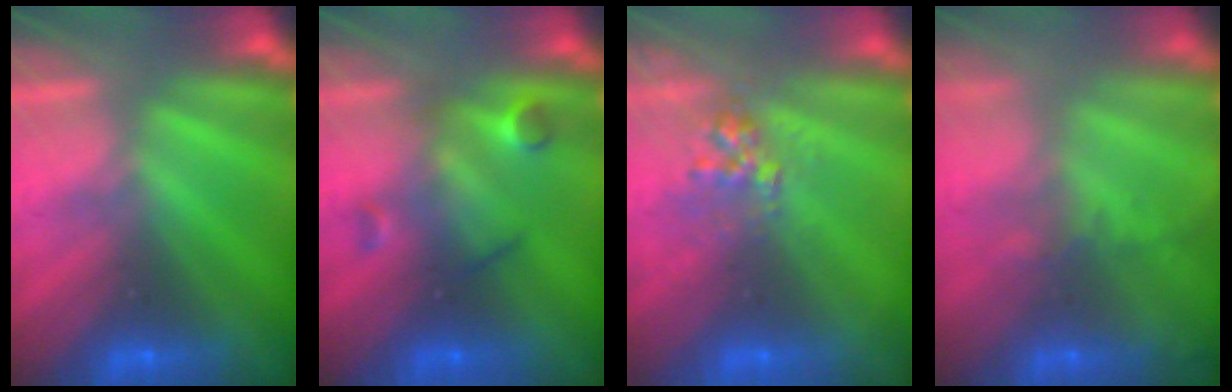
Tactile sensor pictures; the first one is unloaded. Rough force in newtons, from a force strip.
{"total": 2.5}
{"total": 2.7}
{"total": 7.2}